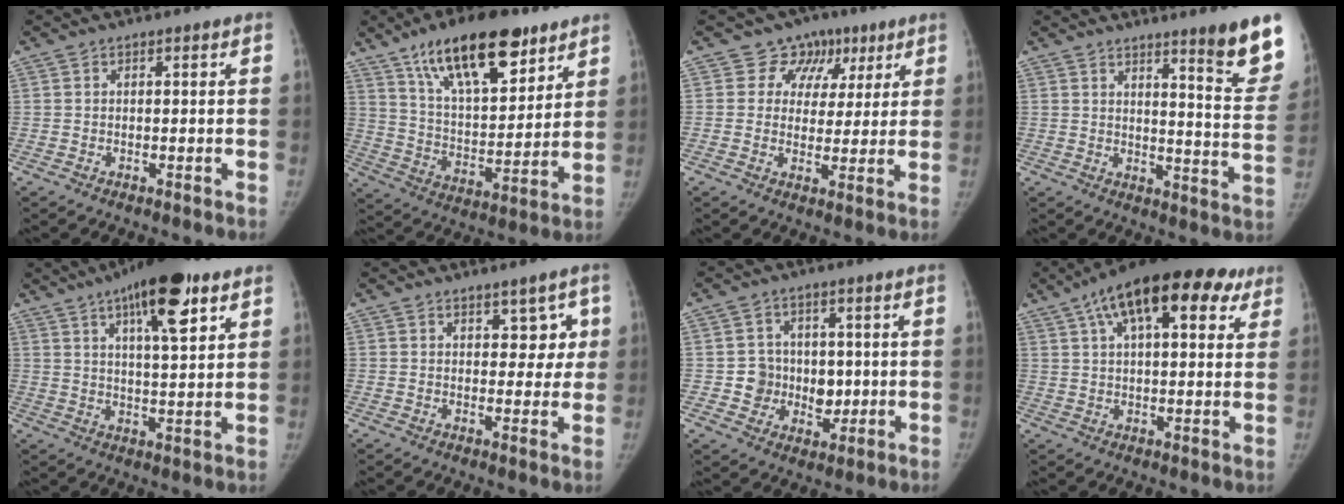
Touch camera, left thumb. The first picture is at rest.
{"total": 20.9, "force": [12.9, 8.7, 14.0], "torque": [-0.191, -0.050, 0.225]}
{"total": 8.6, "force": [4.3, 7.4, 1.2], "torque": [0.038, -0.005, 0.058]}
{"total": 13.0, "force": [9.1, 1.2, 9.2], "torque": [-0.090, -0.071, 0.116]}
{"total": 14.7, "force": [7.7, 4.6, 11.7], "torque": [-0.154, -0.025, 0.116]}
{"total": 5.6, "force": [2.1, 3.5, 3.7], "torque": [0.000, -0.010, 0.025]}
{"total": 8.4, "force": [-0.1, 7.8, 3.1], "torque": [0.006, 0.011, 0.007]}
{"total": 21.1, "force": [10.5, 9.4, 15.6], "torque": [-0.218, 0.014, 0.158]}